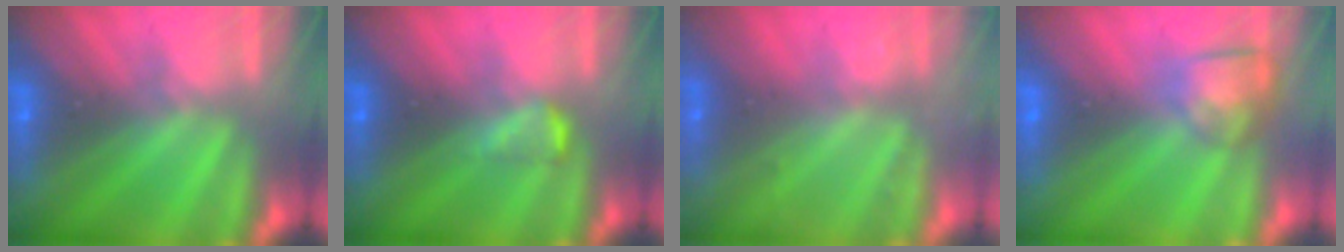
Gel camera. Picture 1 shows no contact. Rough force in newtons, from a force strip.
{"total": 2.4}
{"total": 2.3}
{"total": 2.9}